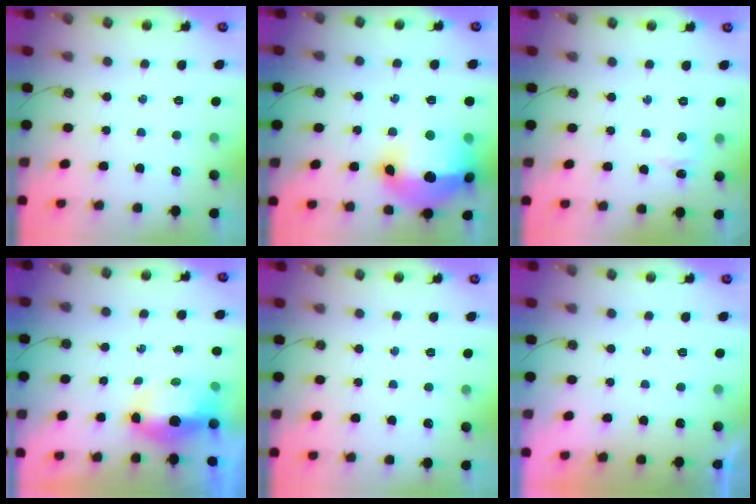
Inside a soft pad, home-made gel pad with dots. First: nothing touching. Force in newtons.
{"total": 22.3, "press": 22.2, "slide": 2.3}
{"total": 5.1, "press": 5.0, "slide": 1.0}
{"total": 7.0, "press": 6.9, "slide": 1.3}
{"total": 0.0}
{"total": 0.0}